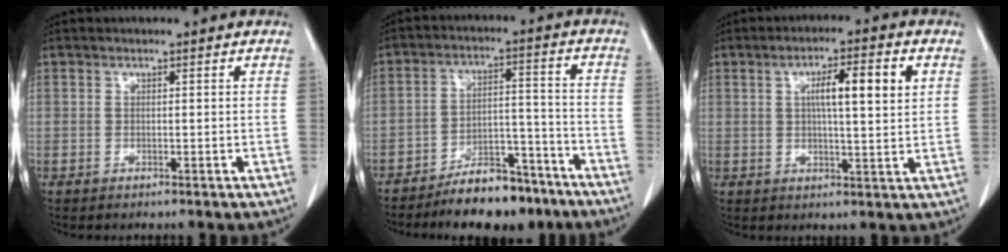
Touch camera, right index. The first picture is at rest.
{"total": 10.7, "force": [-8.5, 4.1, 5.0], "torque": [-0.070, 0.025, -0.137]}
{"total": 8.1, "force": [2.3, 1.0, 7.8], "torque": [-0.131, 0.010, 0.036]}